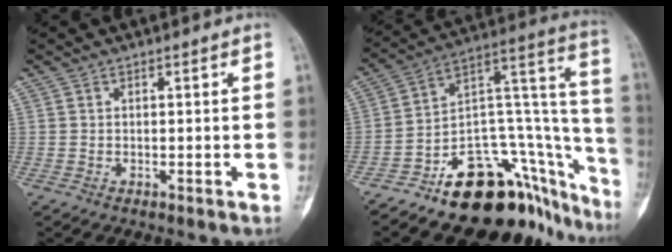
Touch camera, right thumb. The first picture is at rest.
{"total": 27.7, "force": [-16.6, 12.9, 18.1], "torque": [-0.134, 0.132, -0.240]}